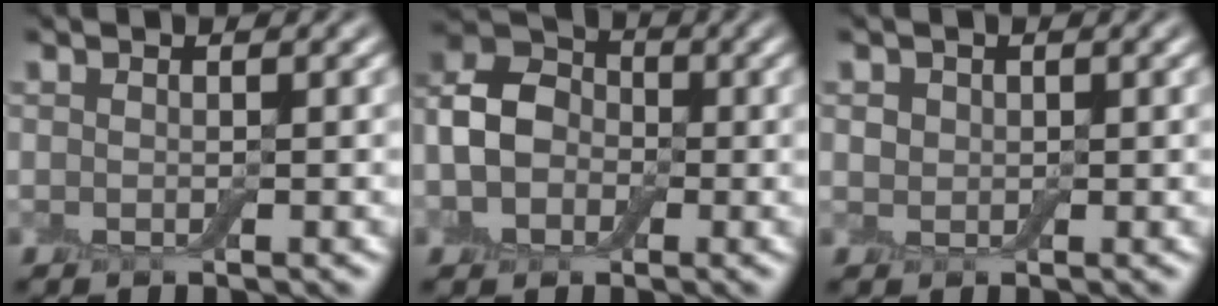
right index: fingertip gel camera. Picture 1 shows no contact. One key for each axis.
{"total": 6.3, "fx": -0.9, "fy": 5.2, "fz": 3.5, "tx": -0.068, "ty": 0.011, "tz": -0.029}
{"total": 0.9, "fx": 0.3, "fy": 0.9, "fz": -0.1, "tx": 0.002, "ty": 0.003, "tz": 0.003}